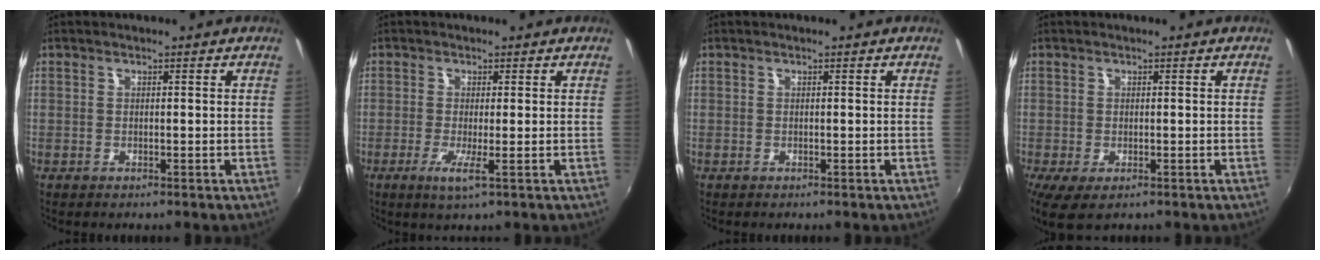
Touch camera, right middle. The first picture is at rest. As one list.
[{"total": 3.4, "force": [-1.0, -0.2, 3.2], "torque": [-0.071, -0.013, -0.023]}, {"total": 0.0}, {"total": 4.1, "force": [-1.7, 1.9, 3.2], "torque": [-0.059, -0.020, -0.021]}]